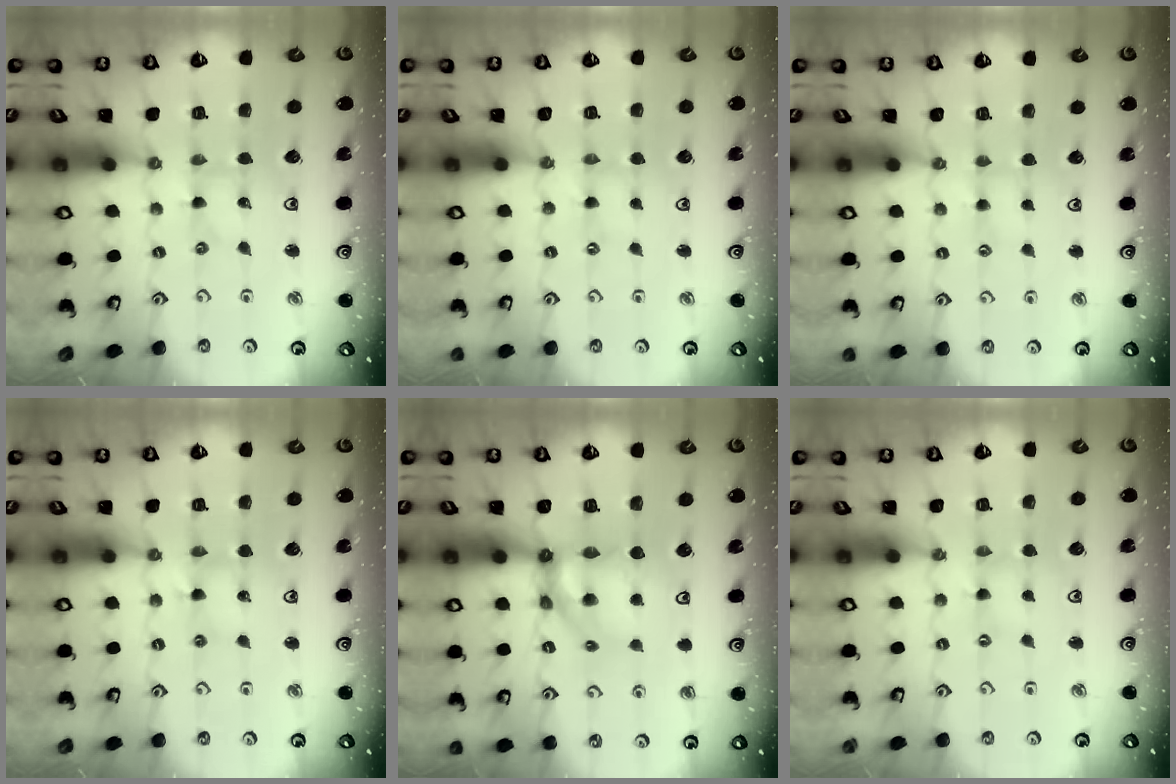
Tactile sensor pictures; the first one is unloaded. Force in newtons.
{"total": 0.0}
{"total": 3.1, "press": 3.1, "slide": 0.5}
{"total": 2.6, "press": 2.6, "slide": 0.3}
{"total": 9.0, "press": 8.9, "slide": 1.7}
{"total": 0.0}